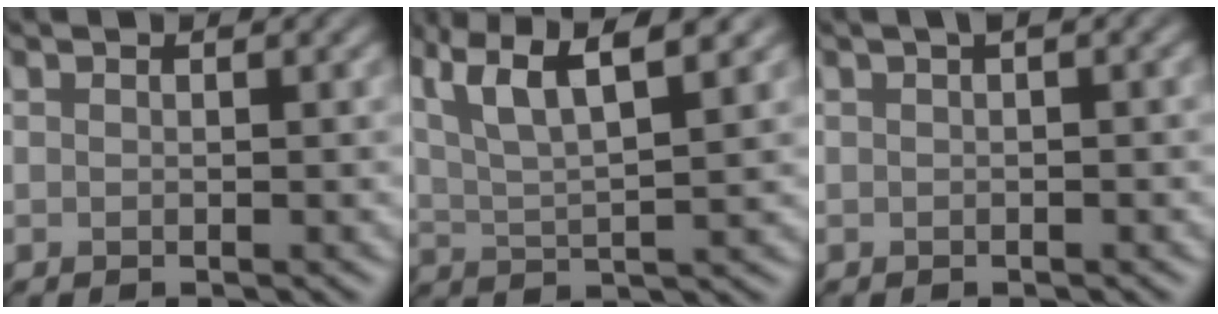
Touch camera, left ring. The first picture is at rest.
{"total": 7.9, "force": [4.3, 2.3, 6.1], "torque": [-0.107, 0.019, 0.072]}
{"total": 1.3, "force": [0.3, 0.2, 1.2], "torque": [-0.018, 0.008, 0.005]}